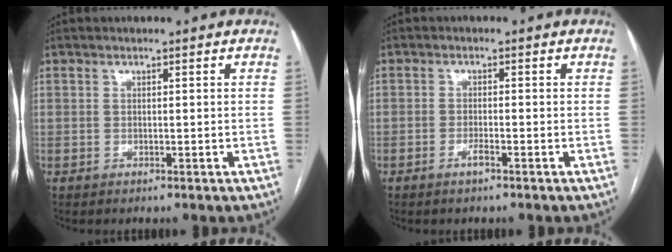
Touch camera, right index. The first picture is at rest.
{"total": 1.7, "force": [-1.1, 0.0, 1.3], "torque": [-0.025, -0.001, -0.021]}